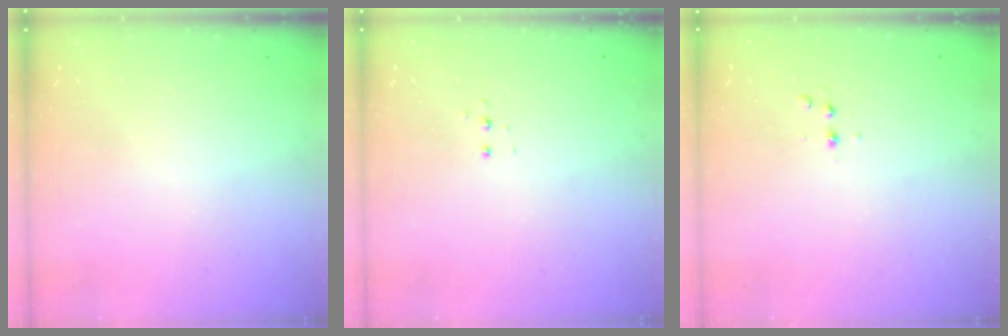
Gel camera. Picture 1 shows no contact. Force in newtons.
{"total": 3.3, "press": 3.2, "slide": 0.6}
{"total": 2.9, "press": 2.7, "slide": 1.1}